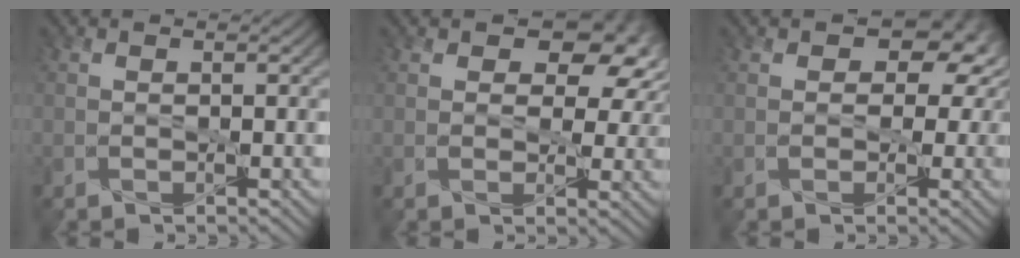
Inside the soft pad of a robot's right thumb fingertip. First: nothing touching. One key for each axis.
{"total": 9.2, "fx": 3.2, "fy": 5.8, "fz": 6.3, "tx": -0.080, "ty": 0.004, "tz": 0.048}
{"total": 6.5, "fx": 1.5, "fy": 4.9, "fz": 4.0, "tx": -0.041, "ty": 0.008, "tz": 0.012}